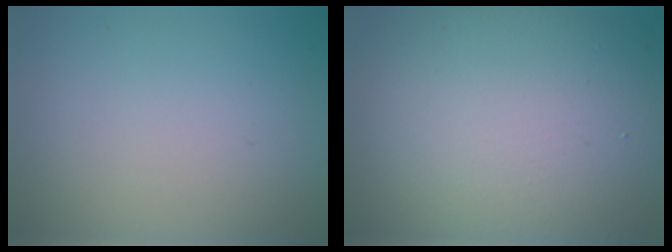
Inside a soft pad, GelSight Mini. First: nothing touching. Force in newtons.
{"total": 14.2, "press": 14.1, "slide": 1.1}